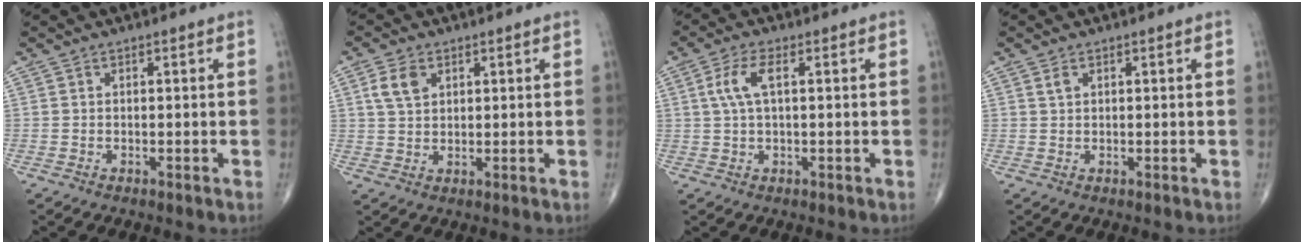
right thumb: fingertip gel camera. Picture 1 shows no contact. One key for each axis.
{"total": 4.7, "fx": 2.0, "fy": 3.2, "fz": 2.9, "tx": -0.049, "ty": -0.001, "tz": 0.040}
{"total": 5.1, "fx": 1.2, "fy": 1.9, "fz": 4.6, "tx": -0.113, "ty": 0.013, "tz": 0.024}
{"total": 2.4, "fx": 1.3, "fy": 1.5, "fz": 1.4, "tx": -0.023, "ty": -0.003, "tz": 0.029}